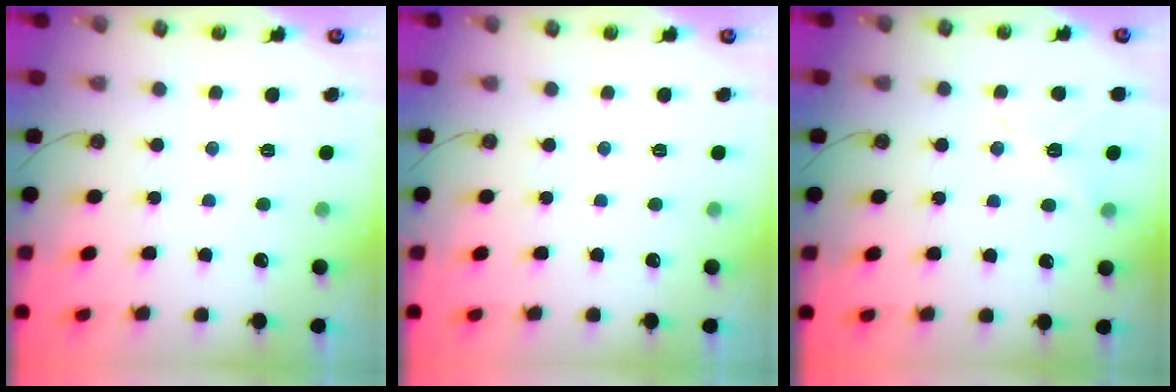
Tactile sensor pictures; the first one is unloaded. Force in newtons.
{"total": 0.0}
{"total": 10.0, "press": 10.0, "slide": 0.7}